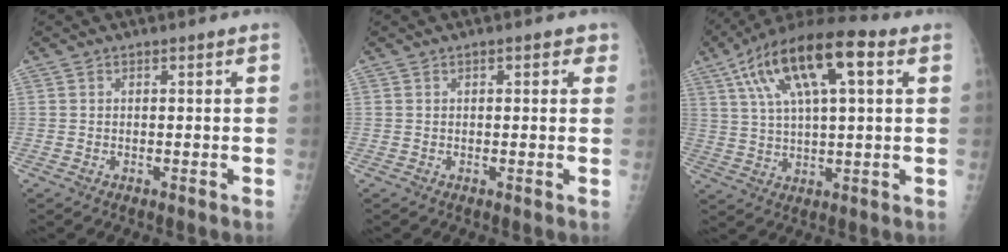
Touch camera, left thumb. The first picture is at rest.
{"total": 2.4, "force": [1.1, 1.4, 1.6], "torque": [-0.004, 0.001, 0.010]}
{"total": 18.6, "force": [7.4, 6.9, 15.6], "torque": [-0.278, 0.014, 0.125]}